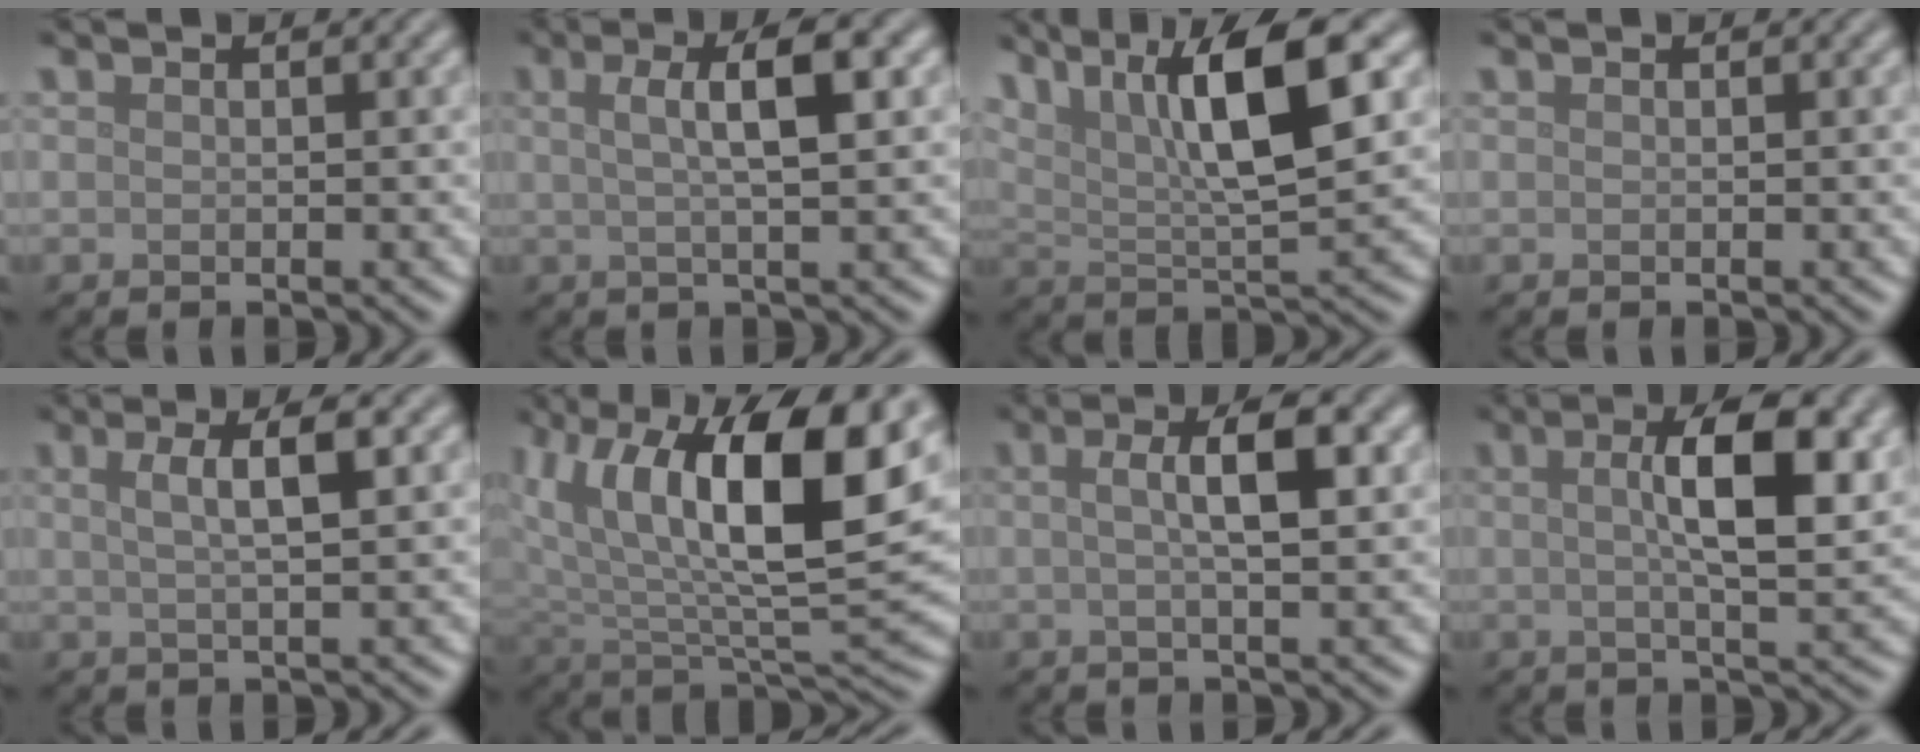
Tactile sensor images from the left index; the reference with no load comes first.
{"total": 4.8, "force": [1.2, 1.1, 4.5], "torque": [-0.064, 0.009, 0.014]}
{"total": 9.9, "force": [4.7, 3.0, 8.2], "torque": [-0.144, 0.006, 0.083]}
{"total": 0.0}
{"total": 3.8, "force": [1.0, 1.0, 3.5], "torque": [-0.046, 0.007, 0.013]}
{"total": 14.0, "force": [5.7, 5.3, 11.7], "torque": [-0.181, 0.004, 0.100]}
{"total": 4.4, "force": [0.7, 1.0, 4.2], "torque": [-0.062, 0.011, 0.006]}
{"total": 7.4, "force": [1.5, 1.9, 7.0], "torque": [-0.095, 0.012, 0.020]}